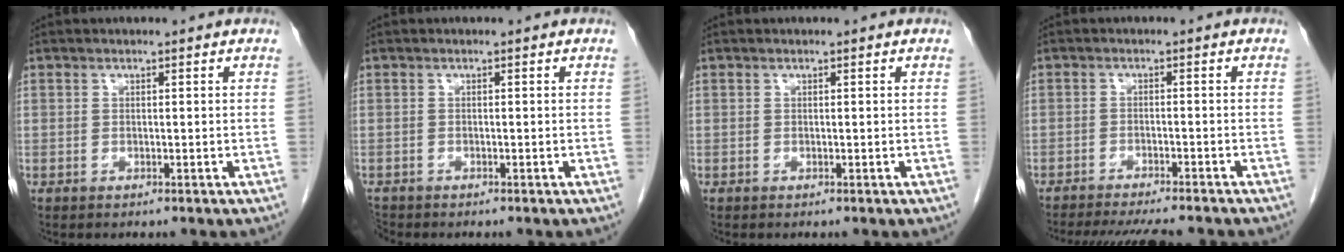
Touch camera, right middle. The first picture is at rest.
{"total": 1.3, "force": [-1.3, 0.4, 0.1], "torque": [-0.005, -0.005, -0.022]}
{"total": 0.0}
{"total": 13.4, "force": [-12.0, 1.7, 5.7], "torque": [-0.089, -0.021, -0.160]}